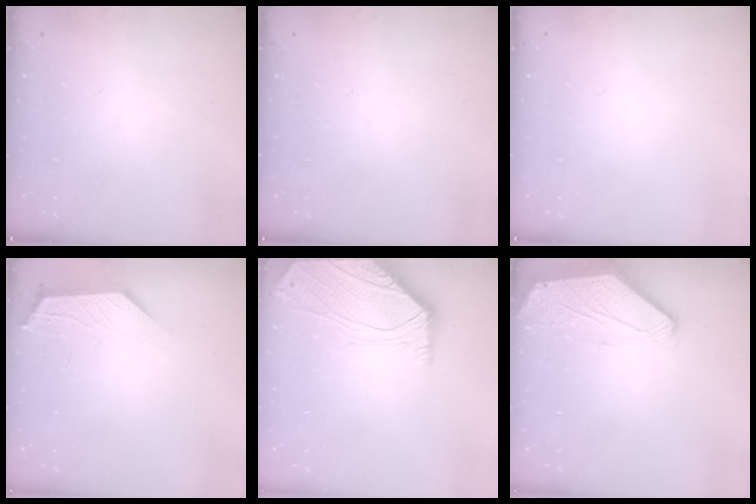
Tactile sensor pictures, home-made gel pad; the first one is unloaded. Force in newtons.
{"total": 0.0}
{"total": 0.0}
{"total": 2.1, "press": 2.1, "slide": 0.3}
{"total": 0.5, "press": 0.4, "slide": 0.3}
{"total": 0.0}